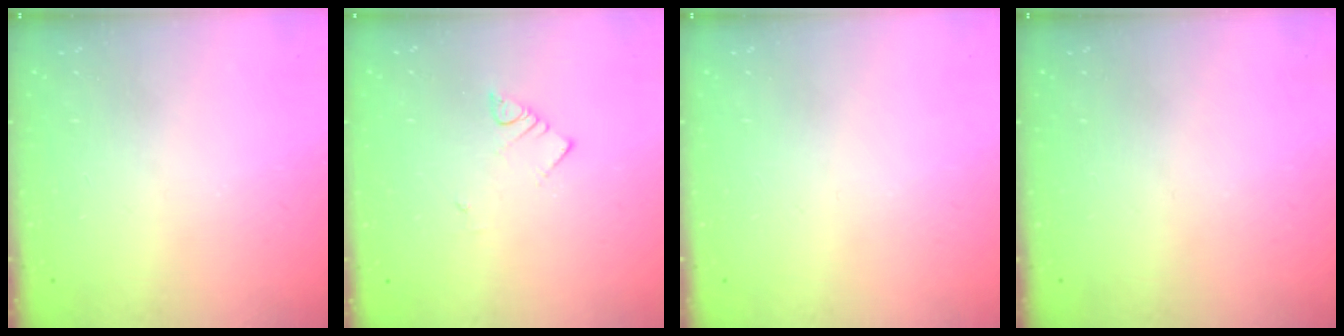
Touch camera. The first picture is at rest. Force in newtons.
{"total": 3.2, "press": 3.2, "slide": 0.3}
{"total": 0.0}
{"total": 0.0}